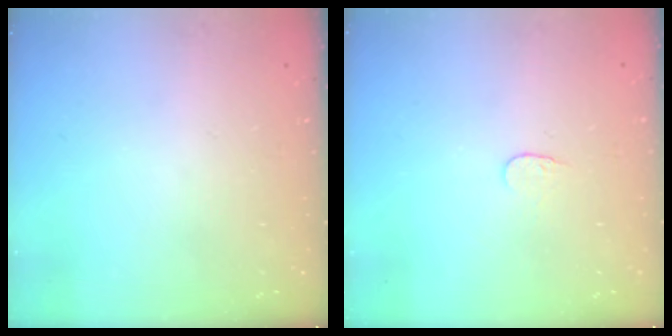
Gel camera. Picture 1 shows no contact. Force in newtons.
{"total": 3.8, "press": 3.7, "slide": 0.4}